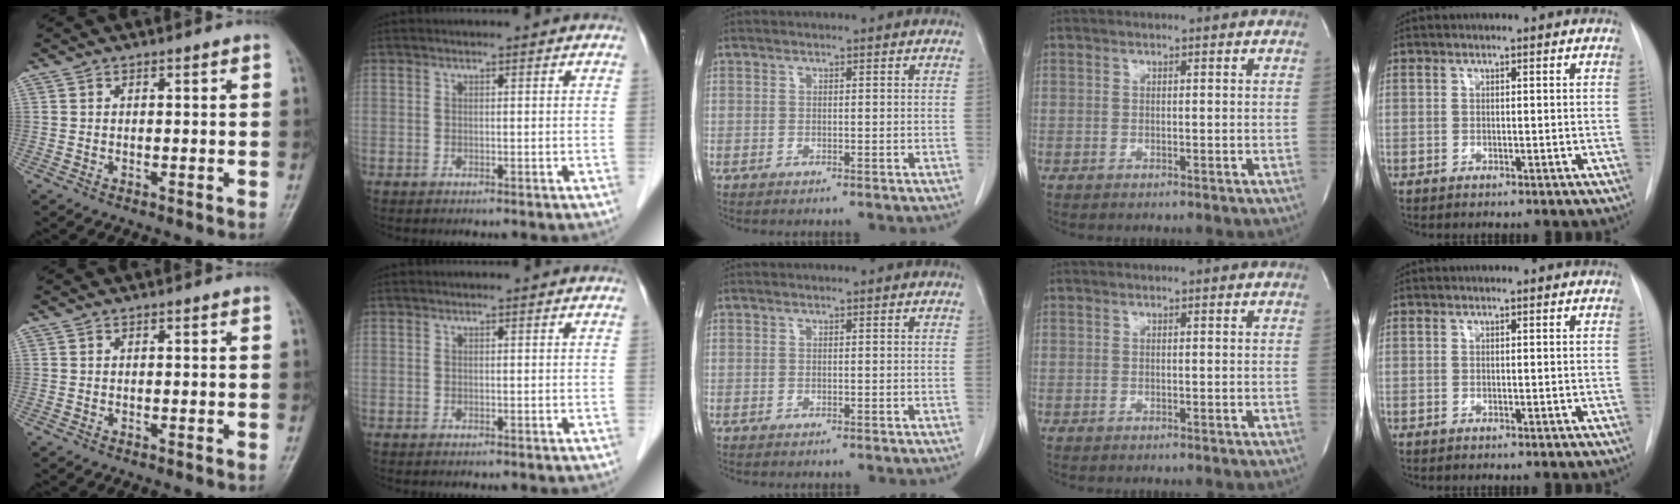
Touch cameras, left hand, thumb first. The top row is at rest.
{}